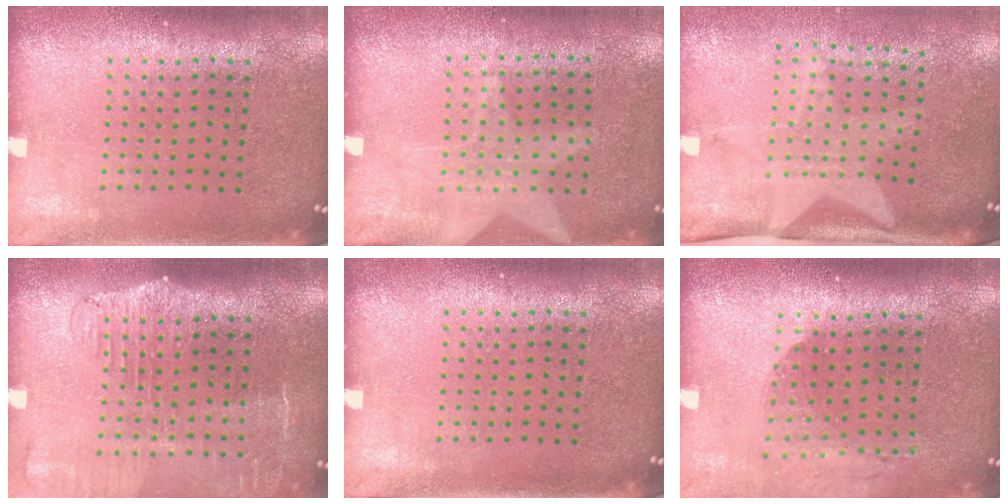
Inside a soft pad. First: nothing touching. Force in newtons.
{"total": 1.3, "press": 0.9, "slide": 0.9}
{"total": 2.1, "press": 1.5, "slide": 1.4}
{"total": 2.1, "press": 1.7, "slide": 1.2}
{"total": 0.0}
{"total": 1.3, "press": 1.3, "slide": 0.4}